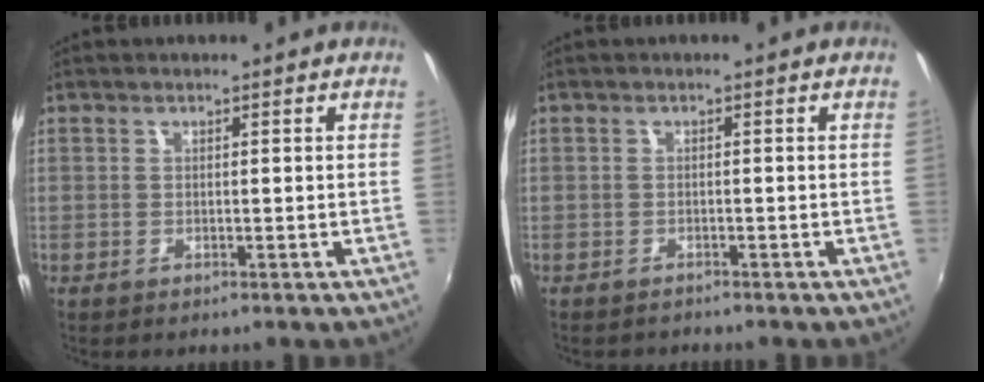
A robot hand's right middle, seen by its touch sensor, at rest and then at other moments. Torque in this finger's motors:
{"motor_torque": [-0.08, -0.07, 0.08, 0.01]}